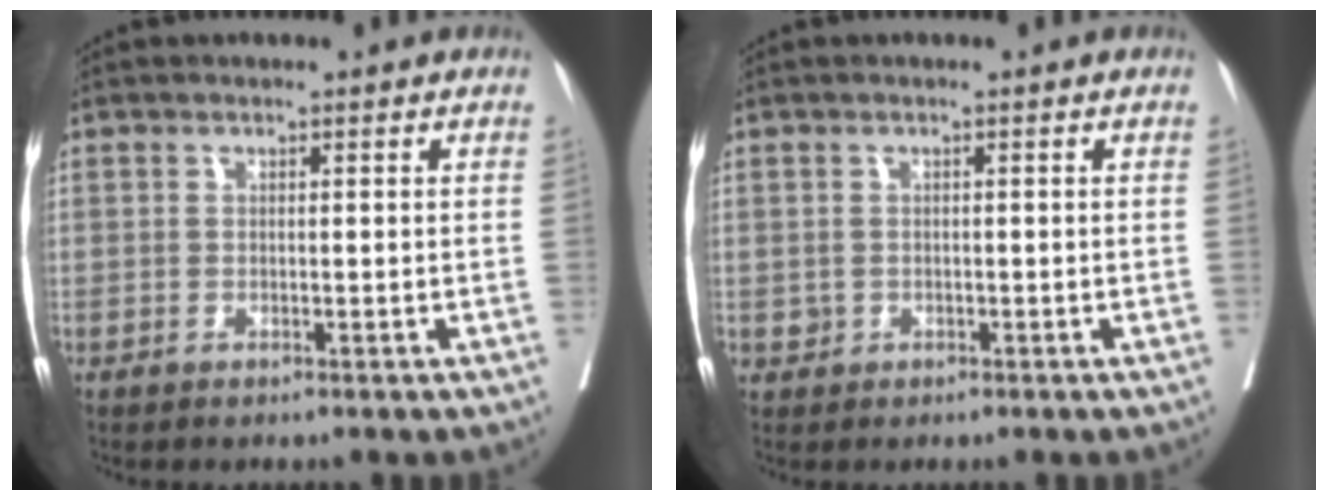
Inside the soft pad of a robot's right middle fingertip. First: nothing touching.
{"total": 1.1, "force": [-0.2, 1.0, 0.2], "torque": [-0.001, 0.003, 0.000]}